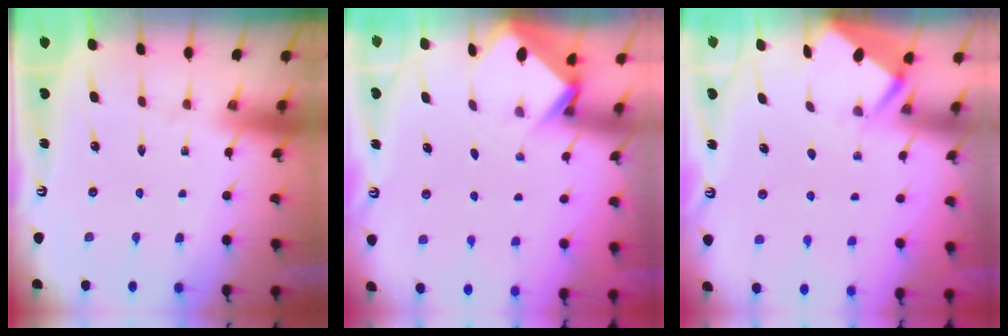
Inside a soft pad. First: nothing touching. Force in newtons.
{"total": 2.9, "press": 2.9, "slide": 0.2}
{"total": 2.6, "press": 2.6, "slide": 0.3}